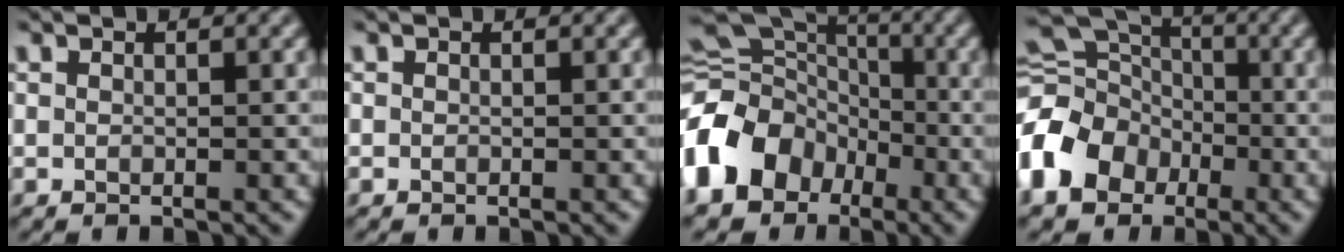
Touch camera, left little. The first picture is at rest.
{"total": 0.0}
{"total": 12.4, "force": [-5.4, 9.8, 5.4], "torque": [-0.119, -0.004, -0.122]}
{"total": 11.1, "force": [-4.0, 8.7, 5.6], "torque": [-0.128, -0.011, -0.096]}